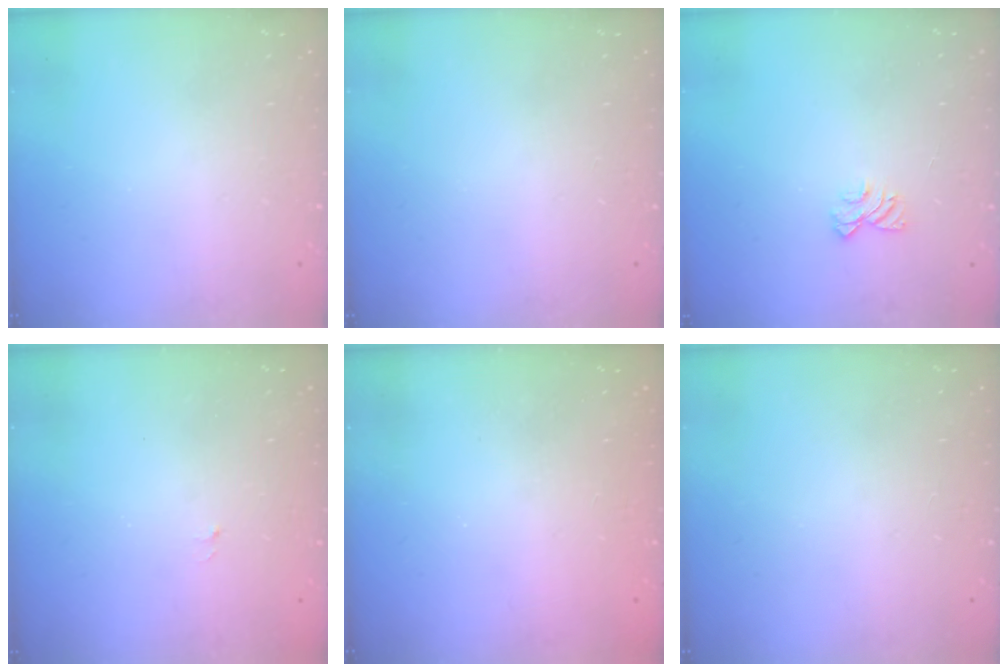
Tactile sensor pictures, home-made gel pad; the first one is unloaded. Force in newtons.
{"total": 0.0}
{"total": 4.4, "press": 4.4, "slide": 0.4}
{"total": 2.8, "press": 2.6, "slide": 0.8}
{"total": 2.4, "press": 2.2, "slide": 0.8}
{"total": 0.0}